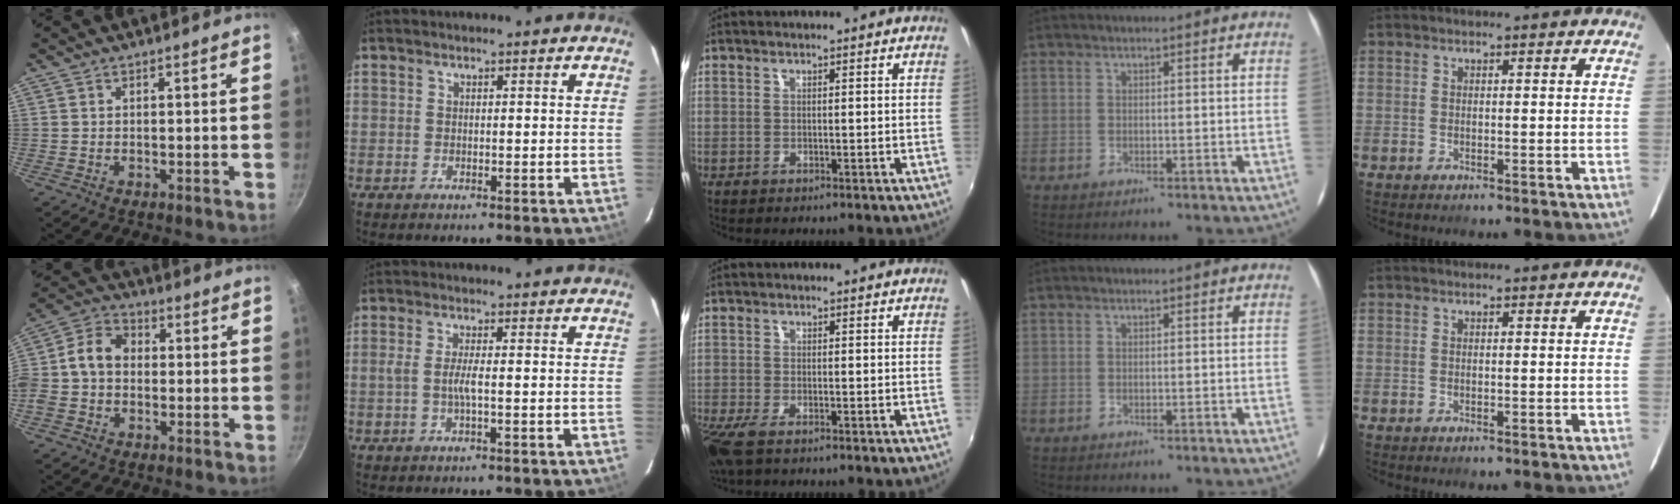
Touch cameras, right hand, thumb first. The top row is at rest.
{"thumb": {"total": 9.0, "force": [-0.3, 7.1, 5.6], "torque": [-0.081, 0.026, -0.030]}, "index": {"total": 2.7, "force": [-0.6, -0.2, 2.6], "torque": [-0.051, 0.000, -0.011]}, "middle": {"total": 6.2, "force": [-4.2, 1.9, 4.2], "torque": [-0.104, -0.029, -0.082]}}